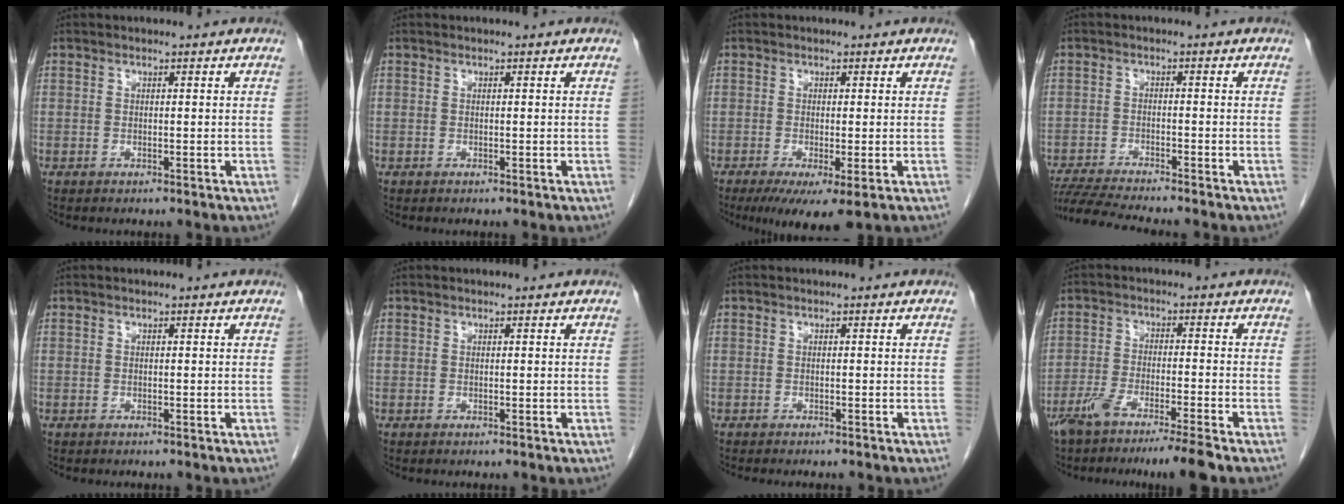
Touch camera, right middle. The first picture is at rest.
{"total": 0.0}
{"total": 5.7, "force": [-2.4, 1.0, 5.1], "torque": [-0.074, -0.017, -0.032]}
{"total": 8.1, "force": [-7.4, -0.7, 3.1], "torque": [-0.050, -0.018, -0.127]}
{"total": 0.0}
{"total": 0.0}
{"total": 3.4, "force": [-3.0, 0.7, 1.5], "torque": [-0.017, -0.006, -0.035]}
{"total": 9.0, "force": [-6.9, -0.5, 5.8], "torque": [-0.092, -0.015, -0.115]}